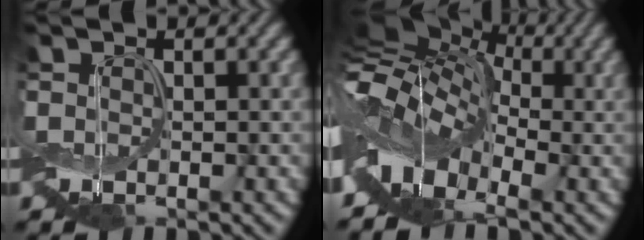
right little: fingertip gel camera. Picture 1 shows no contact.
{"total": 11.7, "force": [-1.5, 7.7, 8.7], "torque": [-0.152, 0.004, -0.039]}